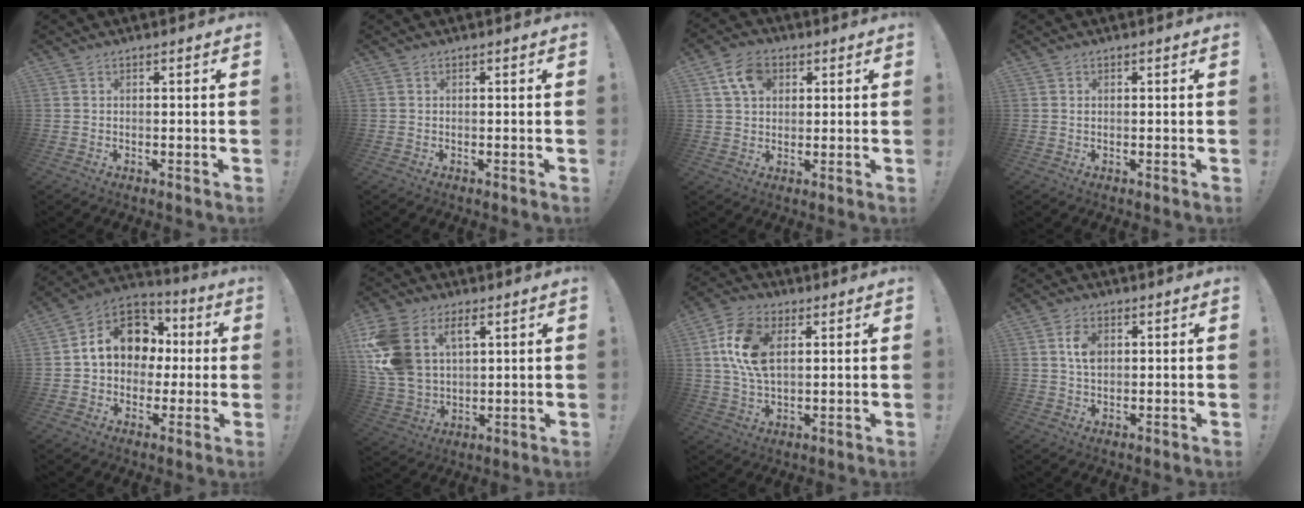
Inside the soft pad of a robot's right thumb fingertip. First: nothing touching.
{"total": 0.0}
{"total": 9.3, "force": [3.8, 6.5, 5.5], "torque": [-0.093, 0.005, 0.074]}
{"total": 0.0}
{"total": 15.6, "force": [3.2, 12.3, 9.1], "torque": [-0.125, 0.006, 0.066]}
{"total": 16.6, "force": [6.6, 11.5, 10.0], "torque": [-0.213, -0.029, 0.125]}
{"total": 13.8, "force": [3.6, 8.4, 10.3], "torque": [-0.207, 0.006, 0.066]}
{"total": 5.5, "force": [1.2, 3.5, 4.1], "torque": [-0.061, 0.001, 0.020]}